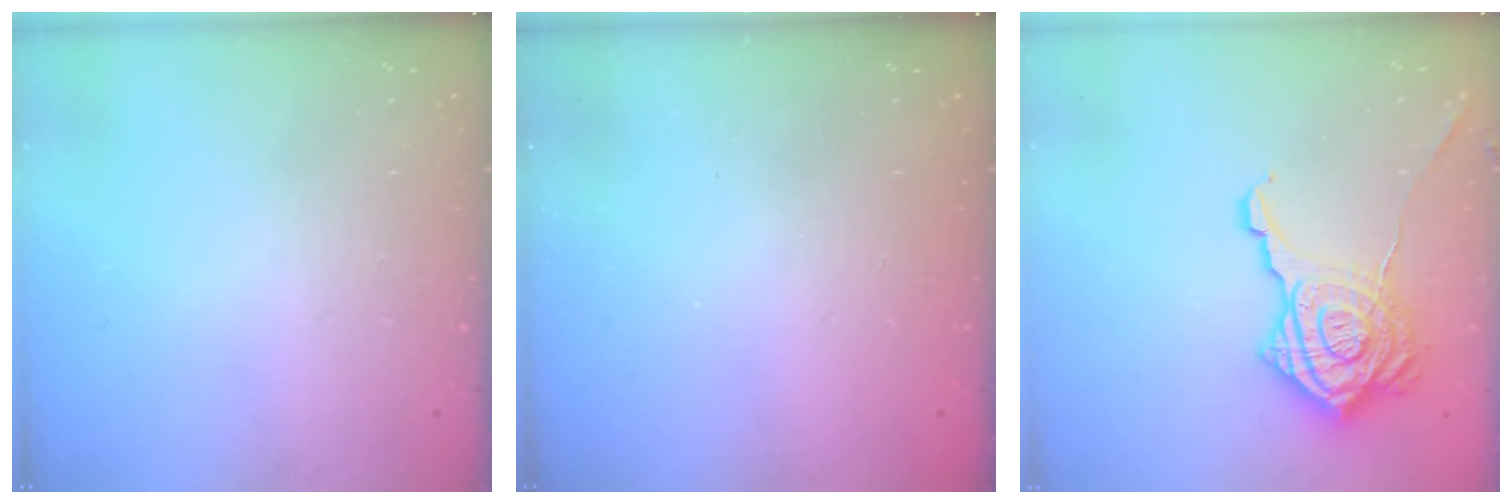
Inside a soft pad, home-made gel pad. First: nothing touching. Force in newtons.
{"total": 2.4, "press": 2.3, "slide": 0.8}
{"total": 22.9, "press": 22.9, "slide": 1.3}